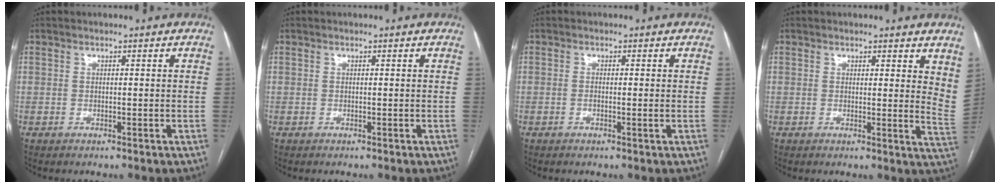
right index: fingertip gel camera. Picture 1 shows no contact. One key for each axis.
{"total": 0.0}
{"total": 1.4, "fx": -0.2, "fy": 0.1, "fz": 1.4, "tx": -0.024, "ty": -0.001, "tz": -0.002}
{"total": 7.2, "fx": 6.0, "fy": 2.1, "fz": 3.5, "tx": -0.035, "ty": -0.029, "tz": 0.047}